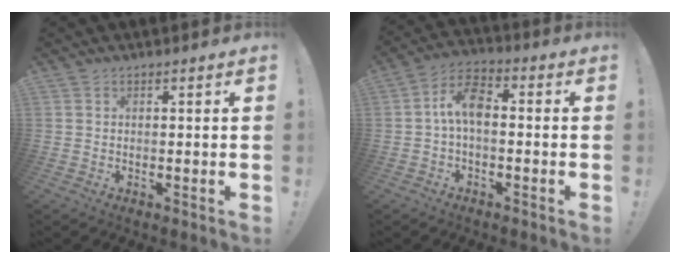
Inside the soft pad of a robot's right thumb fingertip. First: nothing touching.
{"total": 8.9, "force": [-0.1, 4.6, 7.6], "torque": [-0.139, 0.011, 0.000]}